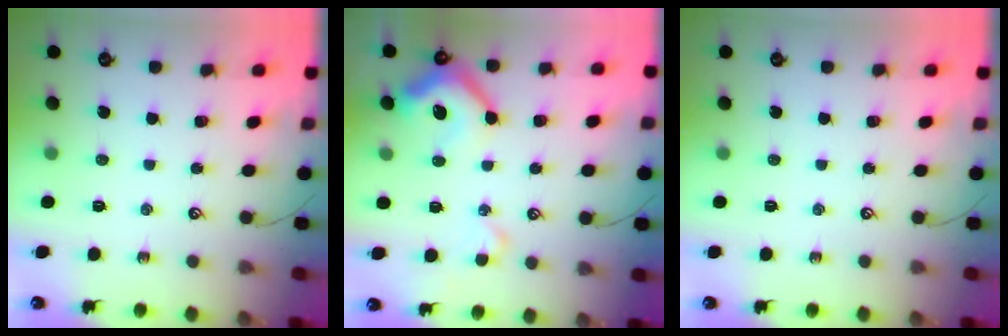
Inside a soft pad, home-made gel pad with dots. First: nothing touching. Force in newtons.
{"total": 11.6, "press": 11.5, "slide": 1.4}
{"total": 0.0}